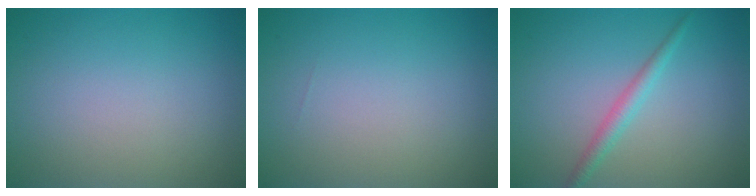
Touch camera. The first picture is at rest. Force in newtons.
{"total": 0.0}
{"total": 1.8, "press": 1.8, "slide": 0.1}